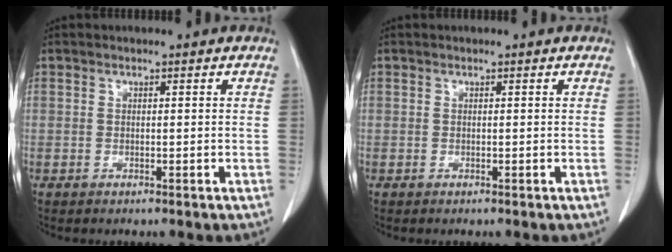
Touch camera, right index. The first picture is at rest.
{"total": 0.0}